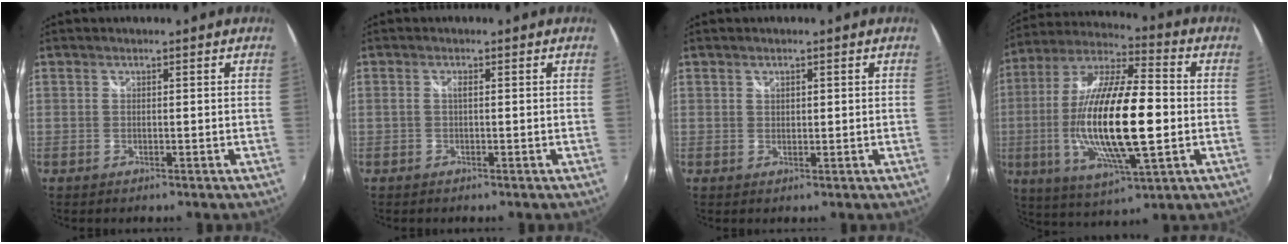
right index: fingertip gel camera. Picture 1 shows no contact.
{"total": 0.9, "force": [0.0, 0.0, 0.9], "torque": [-0.017, 0.002, -0.002]}
{"total": 0.9, "force": [0.5, 0.6, 0.4], "torque": [-0.005, 0.002, 0.009]}
{"total": 22.7, "force": [-2.5, 5.9, 21.8], "torque": [-0.419, -0.011, -0.046]}